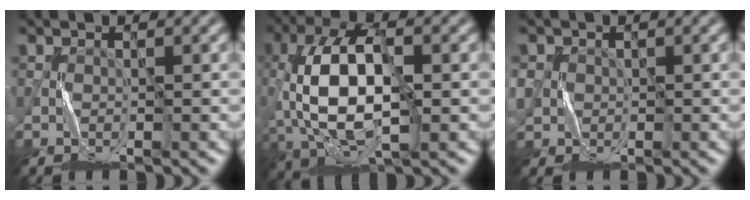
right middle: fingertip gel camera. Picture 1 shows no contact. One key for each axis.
{"total": 10.5, "fx": -0.9, "fy": 5.1, "fz": 9.1, "tx": -0.193, "ty": 0.010, "tz": -0.020}
{"total": 2.0, "fx": 0.1, "fy": 1.9, "fz": 0.1, "tx": -0.012, "ty": -0.002, "tz": 0.003}